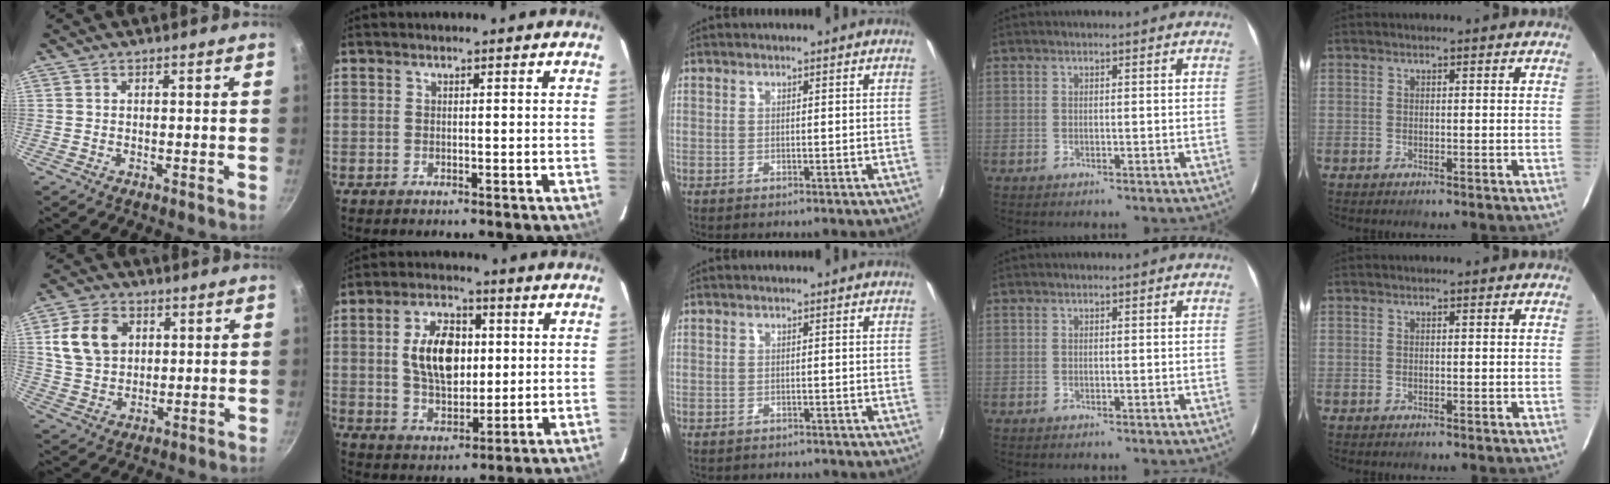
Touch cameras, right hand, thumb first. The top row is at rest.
{"thumb": {"total": 11.0, "force": [3.1, 8.3, 6.6], "torque": [-0.102, 0.000, 0.057]}, "index": {"total": 11.6, "force": [1.7, 6.7, 9.2], "torque": [-0.164, 0.016, 0.038]}, "middle": {"total": 2.9, "force": [-2.7, 0.9, 0.7], "torque": [-0.019, -0.013, -0.040]}}